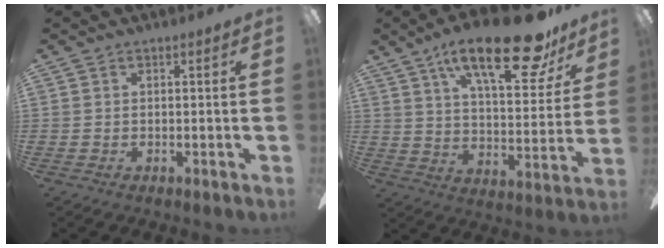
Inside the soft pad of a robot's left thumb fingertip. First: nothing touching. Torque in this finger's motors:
{"motor_torque": [0.34, 0.47, 1.53, -1.24, 0.46]}